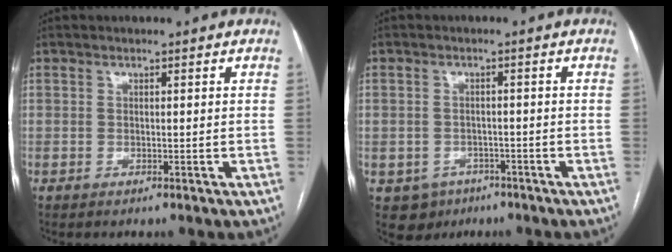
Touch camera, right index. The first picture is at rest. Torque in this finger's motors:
{"motor_torque": [-0.63, -0.24, -1.05, -0.21]}